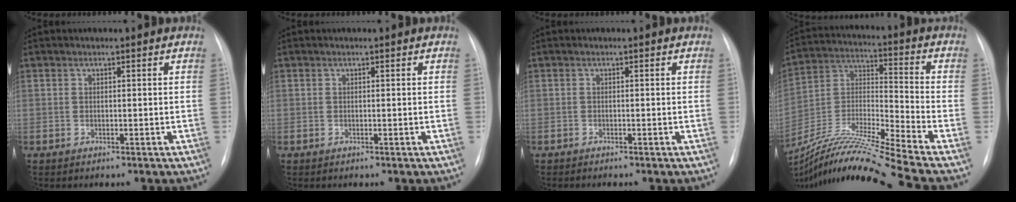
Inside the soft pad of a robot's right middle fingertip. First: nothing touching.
{"total": 0.0}
{"total": 0.6, "force": [-0.5, 0.0, 0.2], "torque": [-0.004, -0.001, -0.010]}
{"total": 20.5, "force": [-17.3, -2.2, 10.7], "torque": [-0.239, -0.019, -0.320]}